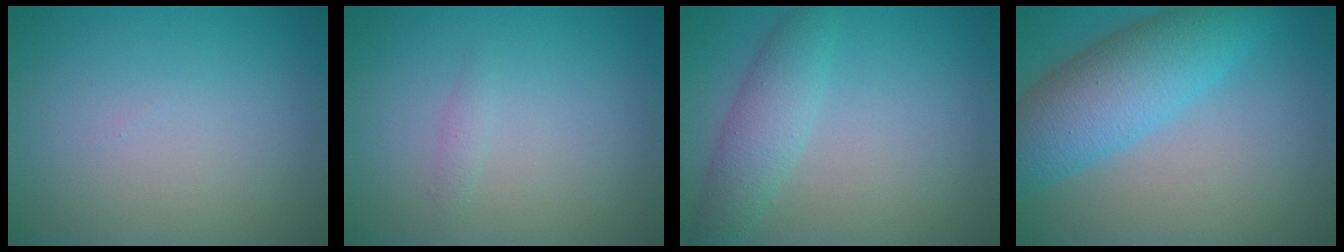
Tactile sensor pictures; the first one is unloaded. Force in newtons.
{"total": 0.7, "press": 0.7, "slide": 0.0}
{"total": 3.5, "press": 3.5, "slide": 0.1}
{"total": 7.5, "press": 7.5, "slide": 0.1}